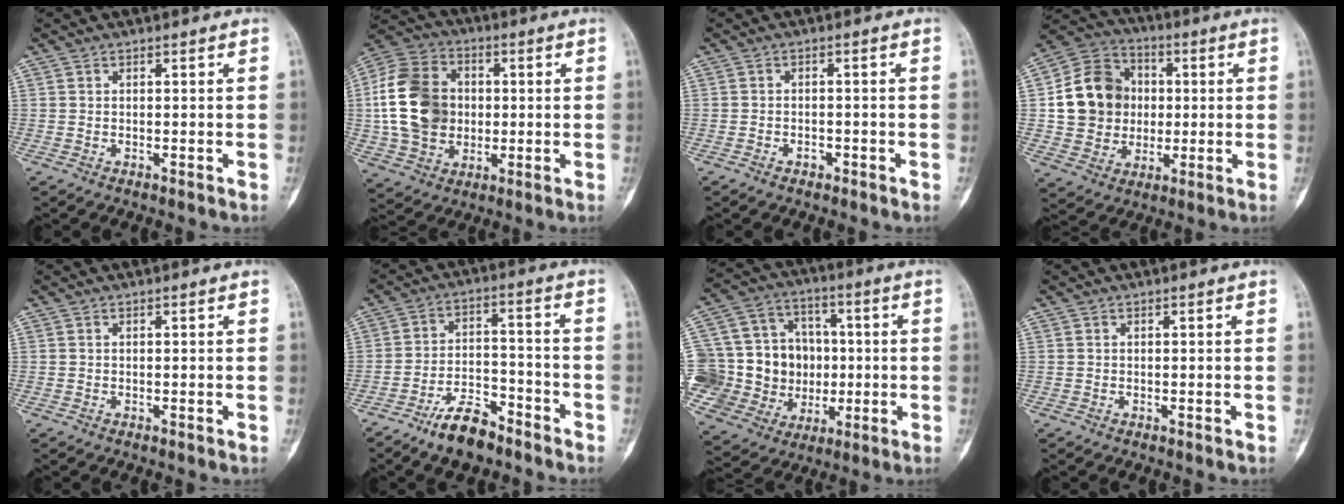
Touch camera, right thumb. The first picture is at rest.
{"total": 17.9, "force": [0.8, 14.0, 11.1], "torque": [-0.194, 0.016, 0.014]}
{"total": 1.6, "force": [-1.0, 1.2, 0.5], "torque": [-0.003, 0.008, -0.016]}
{"total": 15.7, "force": [1.2, 13.8, 7.5], "torque": [-0.101, 0.017, 0.025]}
{"total": 0.0}
{"total": 9.6, "force": [-7.2, 4.1, 5.0], "torque": [-0.070, 0.053, -0.131]}
{"total": 26.9, "force": [-1.8, 21.8, 15.7], "torque": [-0.319, 0.042, -0.010]}
{"total": 0.0}